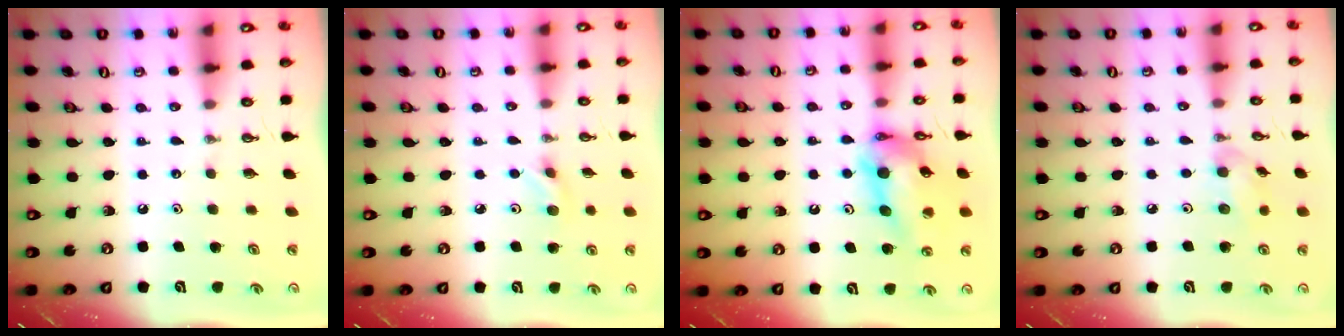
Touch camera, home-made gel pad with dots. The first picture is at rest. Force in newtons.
{"total": 4.2, "press": 4.1, "slide": 0.9}
{"total": 15.1, "press": 15.0, "slide": 1.4}
{"total": 6.7, "press": 6.6, "slide": 0.8}